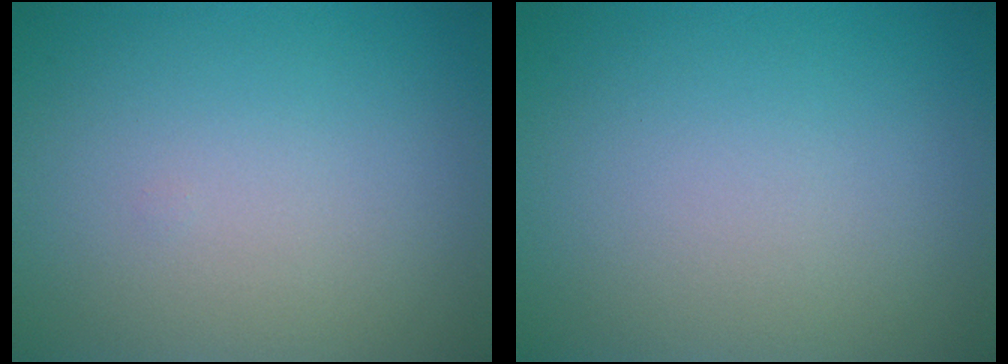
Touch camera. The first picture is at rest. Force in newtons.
{"total": 0.0}